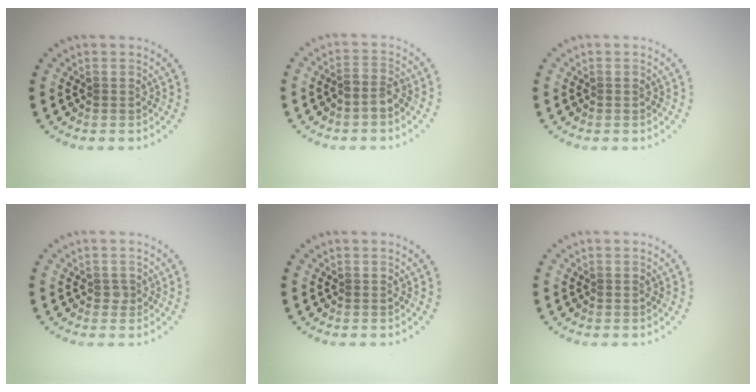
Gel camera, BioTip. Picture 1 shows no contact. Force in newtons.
{"total": 1.4, "press": 1.3, "slide": 0.7}
{"total": 0.0}
{"total": 0.6, "press": 0.5, "slide": 0.3}
{"total": 0.0}
{"total": 0.0}